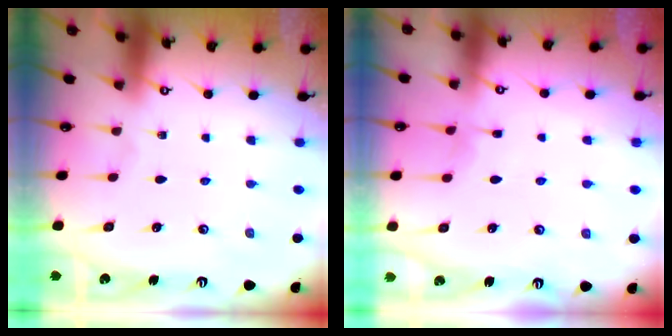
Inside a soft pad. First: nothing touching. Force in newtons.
{"total": 3.9, "press": 3.9, "slide": 0.5}